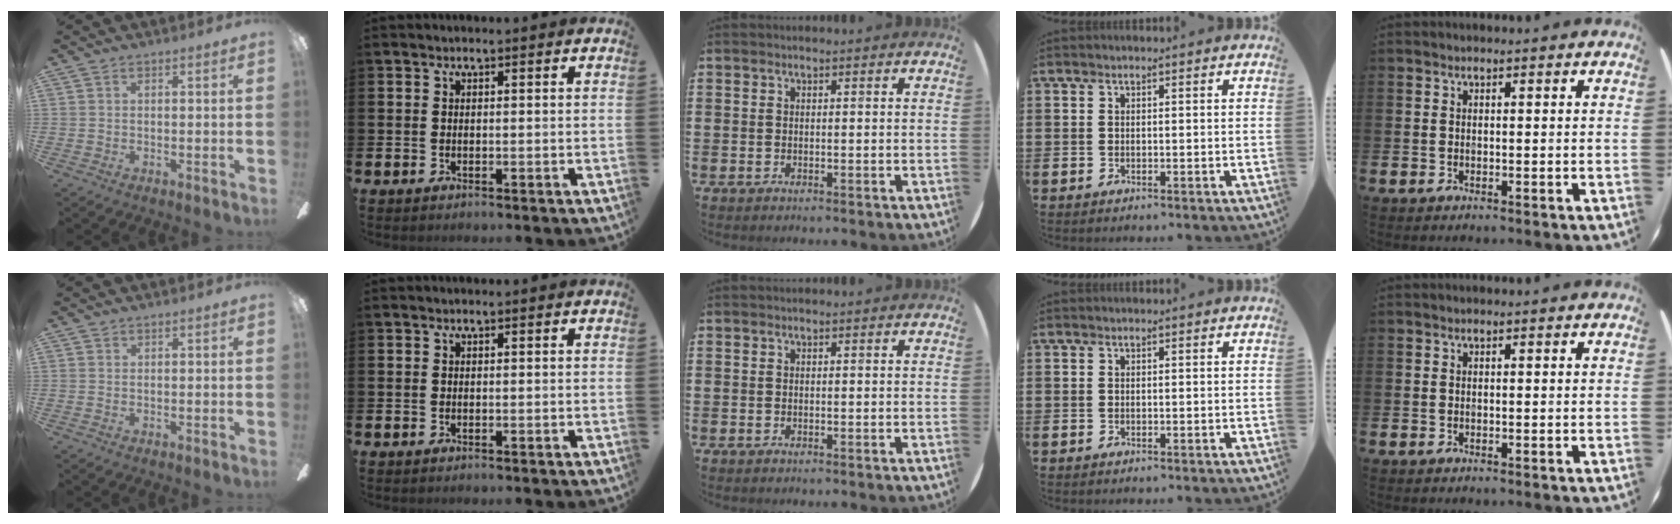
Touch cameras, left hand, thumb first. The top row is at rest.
{}